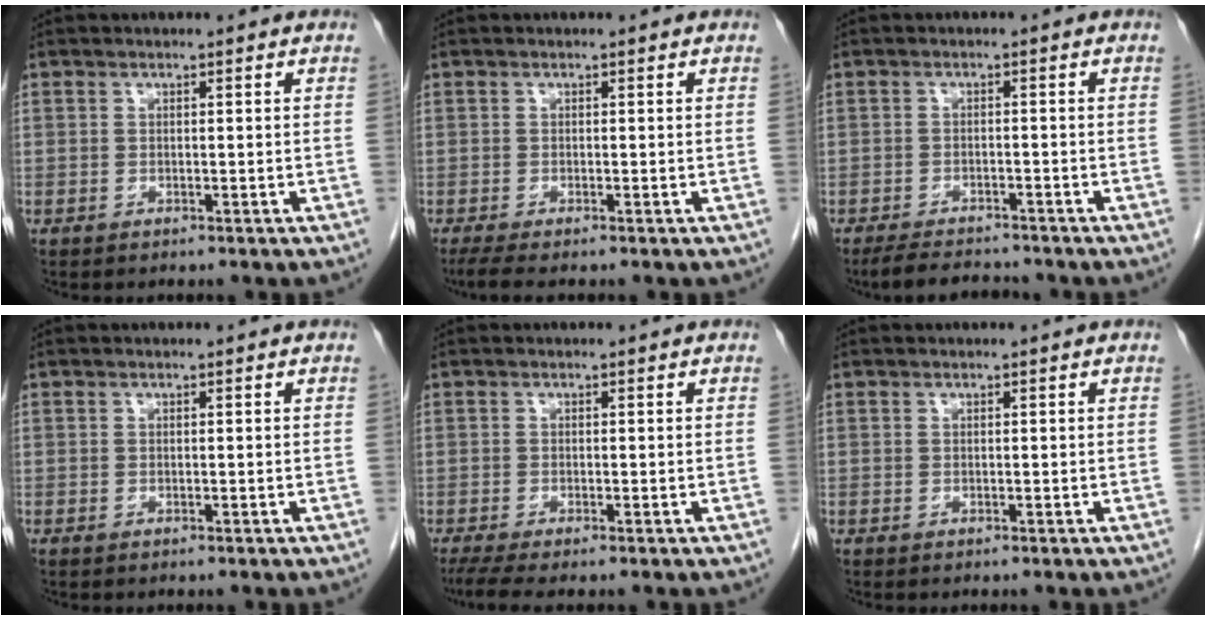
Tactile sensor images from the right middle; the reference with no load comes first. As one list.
[{"total": 2.8, "force": [-2.2, 0.1, 1.7], "torque": [-0.035, -0.009, -0.039]}, {"total": 5.7, "force": [-5.2, 1.4, 1.8], "torque": [-0.031, -0.013, -0.084]}, {"total": 0.0}, {"total": 3.5, "force": [-2.6, 0.3, 2.4], "torque": [-0.046, -0.011, -0.047]}, {"total": 0.7, "force": [-0.6, -0.2, -0.3], "torque": [0.001, -0.007, -0.013]}]